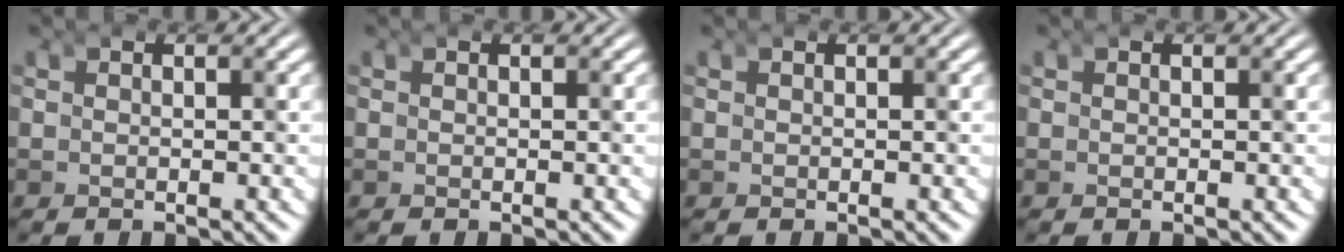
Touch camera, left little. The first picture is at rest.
{"total": 0.0}
{"total": 0.0}
{"total": 0.0}